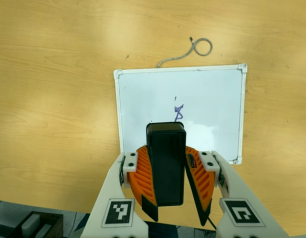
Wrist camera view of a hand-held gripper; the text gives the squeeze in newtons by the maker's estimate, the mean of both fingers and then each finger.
{"total": 11.0, "left": 10.8, "right": 11.2}